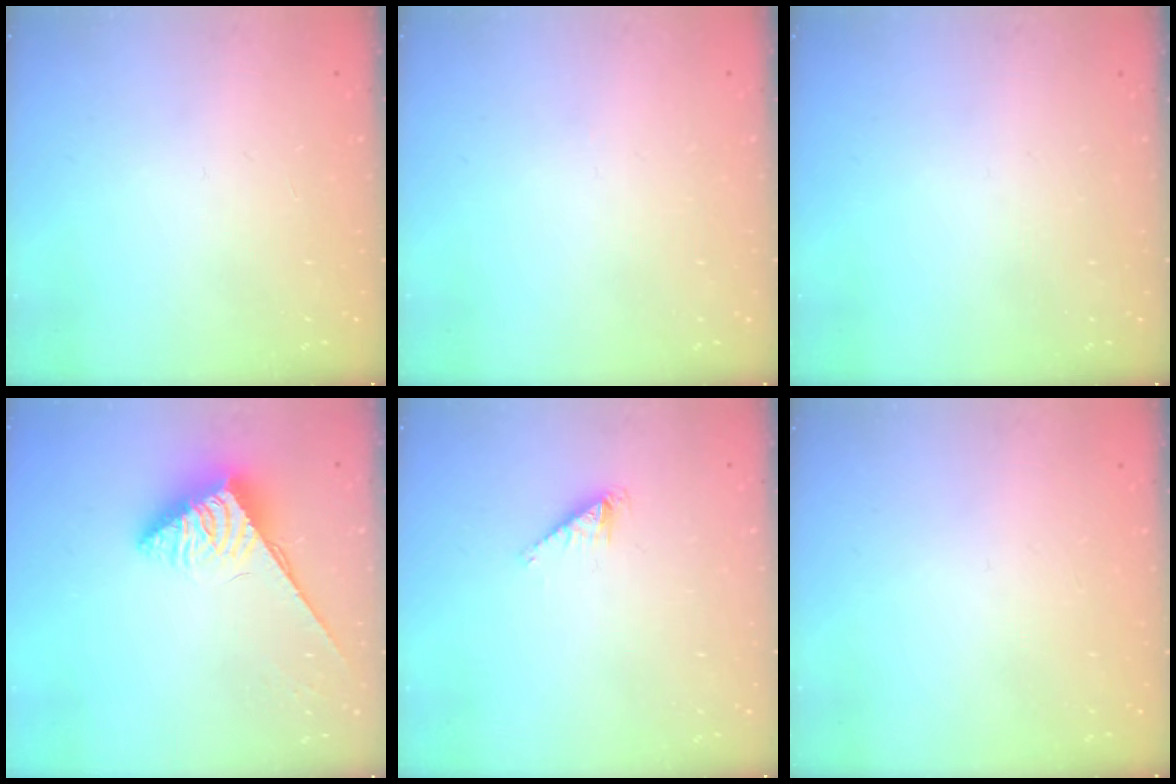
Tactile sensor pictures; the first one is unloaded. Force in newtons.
{"total": 0.0}
{"total": 0.0}
{"total": 3.7, "press": 3.6, "slide": 0.6}
{"total": 1.5, "press": 1.4, "slide": 0.1}
{"total": 0.0}